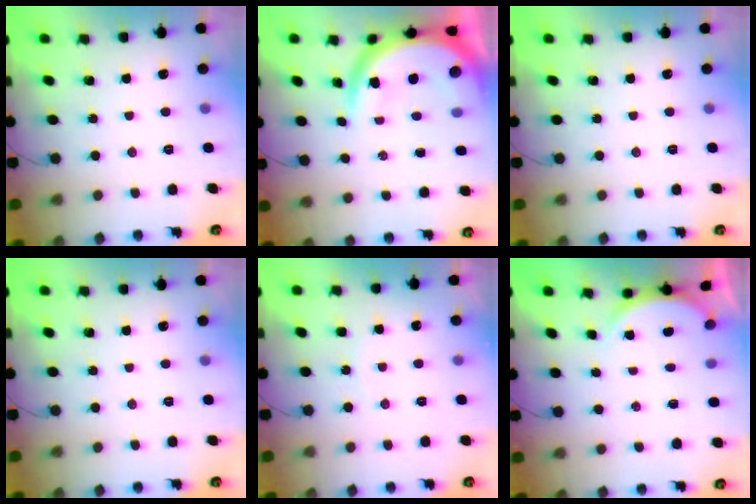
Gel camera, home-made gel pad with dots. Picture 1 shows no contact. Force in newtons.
{"total": 13.8, "press": 13.7, "slide": 1.3}
{"total": 0.0}
{"total": 0.0}
{"total": 2.8, "press": 2.8, "slide": 0.6}
{"total": 3.0, "press": 2.9, "slide": 0.6}